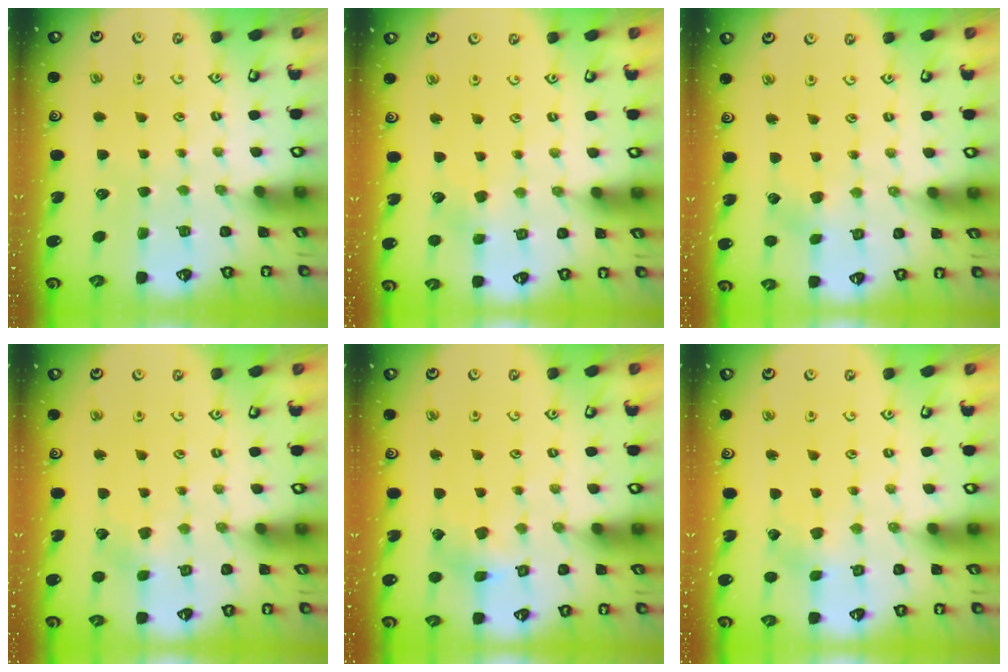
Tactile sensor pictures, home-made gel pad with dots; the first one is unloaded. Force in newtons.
{"total": 2.9, "press": 2.9, "slide": 0.4}
{"total": 2.4, "press": 2.4, "slide": 0.3}
{"total": 3.0, "press": 3.0, "slide": 0.5}
{"total": 3.7, "press": 3.7, "slide": 0.4}
{"total": 1.3, "press": 1.3, "slide": 0.1}